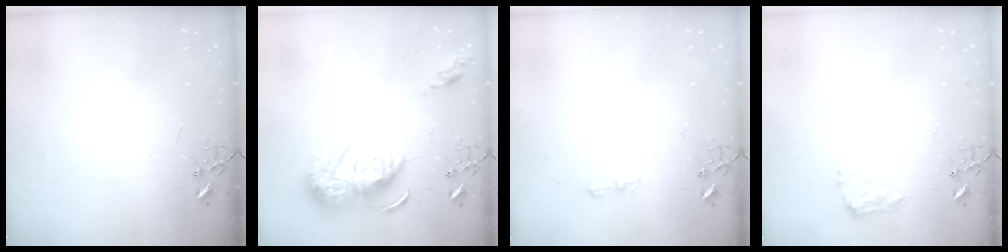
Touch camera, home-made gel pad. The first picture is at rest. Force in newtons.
{"total": 15.5, "press": 15.4, "slide": 1.4}
{"total": 6.1, "press": 6.1, "slide": 0.6}
{"total": 7.9, "press": 7.9, "slide": 0.1}